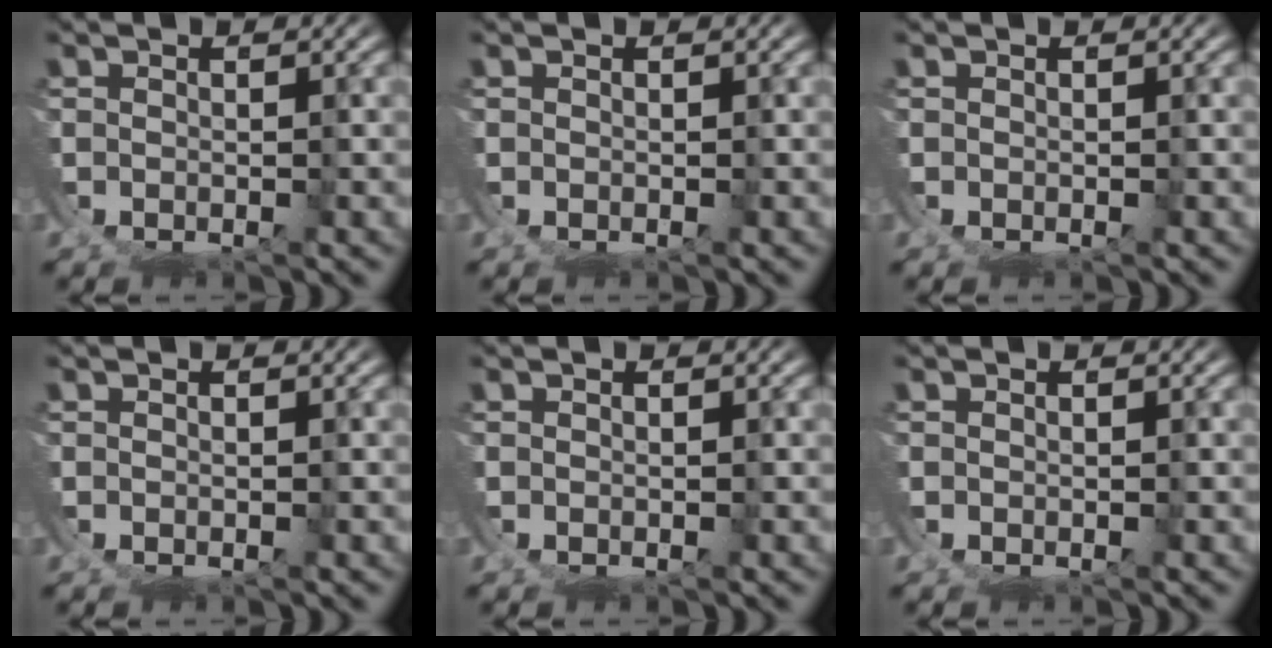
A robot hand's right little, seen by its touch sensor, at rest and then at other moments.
{"total": 0.0}
{"total": 0.0}
{"total": 0.0}
{"total": 0.0}
{"total": 0.0}